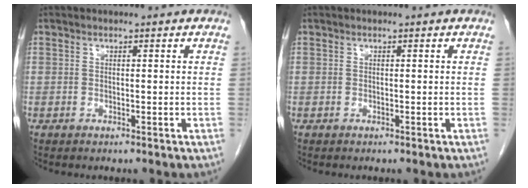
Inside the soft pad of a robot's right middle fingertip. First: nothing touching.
{"total": 0.0}